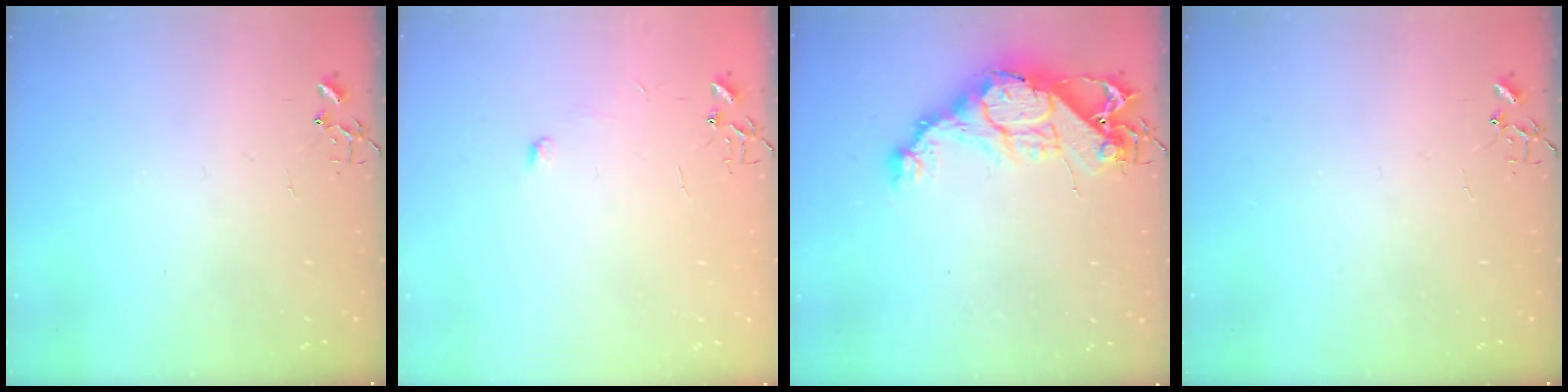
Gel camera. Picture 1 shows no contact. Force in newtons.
{"total": 4.4, "press": 4.3, "slide": 0.5}
{"total": 15.7, "press": 15.7, "slide": 1.3}
{"total": 0.0}